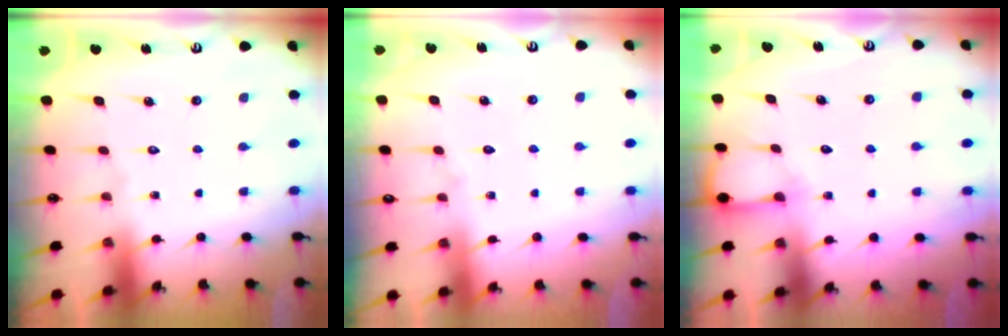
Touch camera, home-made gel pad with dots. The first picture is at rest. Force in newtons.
{"total": 3.4, "press": 3.4, "slide": 0.2}
{"total": 4.2, "press": 4.2, "slide": 0.5}